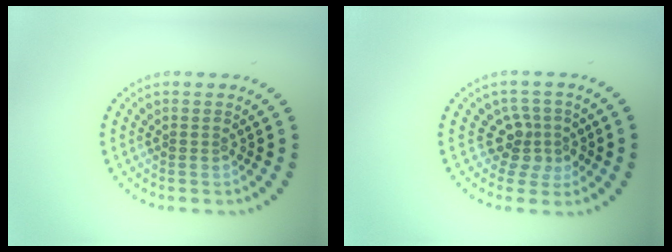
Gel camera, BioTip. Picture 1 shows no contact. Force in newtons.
{"total": 2.7, "press": 2.0, "slide": 1.9}